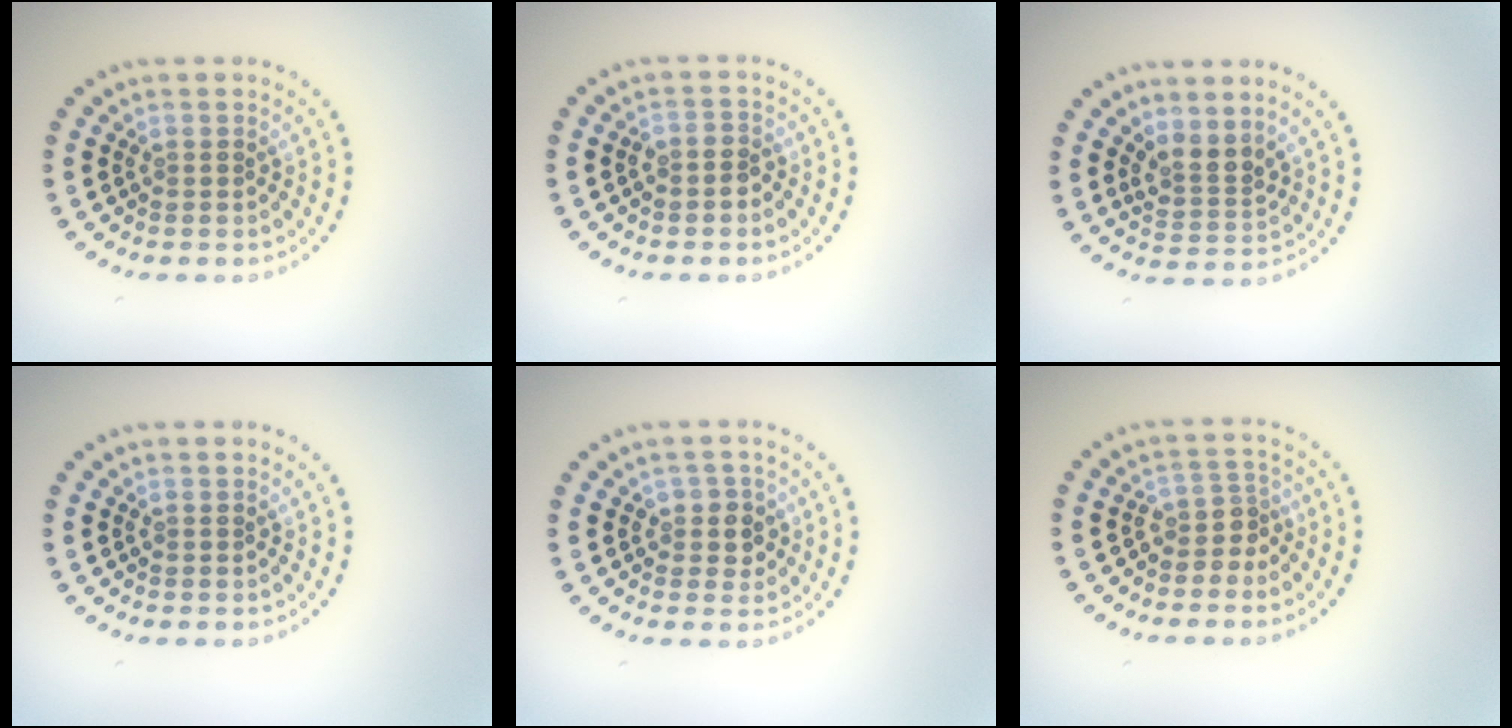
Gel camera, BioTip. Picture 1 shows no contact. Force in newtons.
{"total": 1.1, "press": 0.9, "slide": 0.7}
{"total": 2.5, "press": 1.8, "slide": 1.7}
{"total": 0.0}
{"total": 1.9, "press": 1.7, "slide": 0.8}
{"total": 2.3, "press": 1.7, "slide": 1.6}